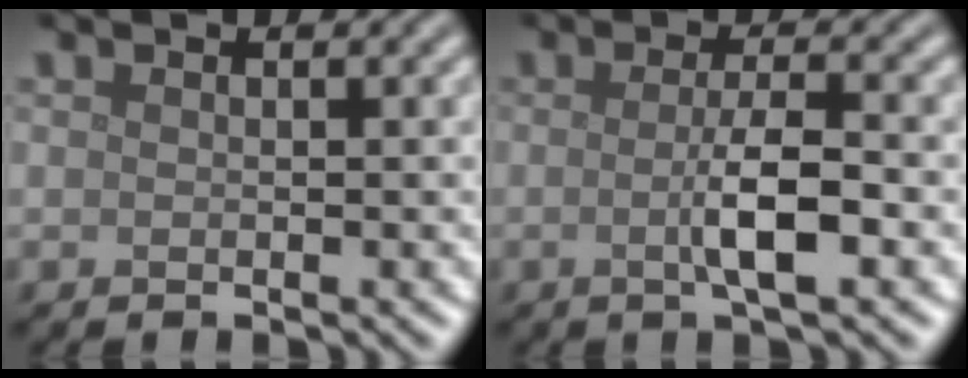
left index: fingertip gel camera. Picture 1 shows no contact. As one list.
[{"total": 3.6, "force": [-0.6, 0.6, 3.5], "torque": [-0.062, 0.000, -0.013]}]